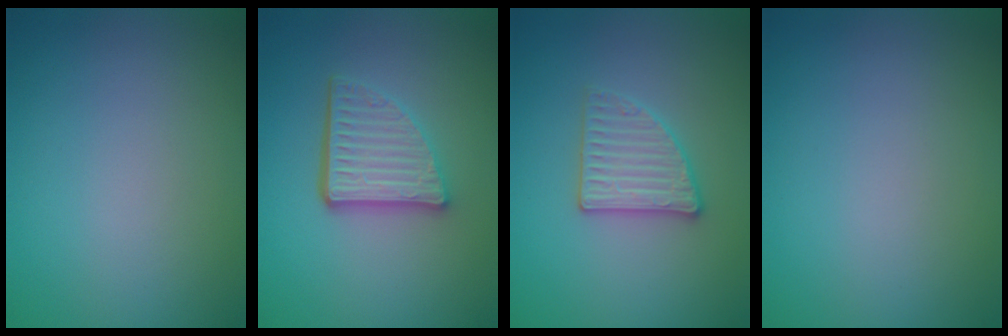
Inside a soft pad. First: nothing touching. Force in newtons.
{"total": 4.7, "press": 3.5, "slide": 3.3}
{"total": 2.8, "press": 2.7, "slide": 0.5}
{"total": 0.0}